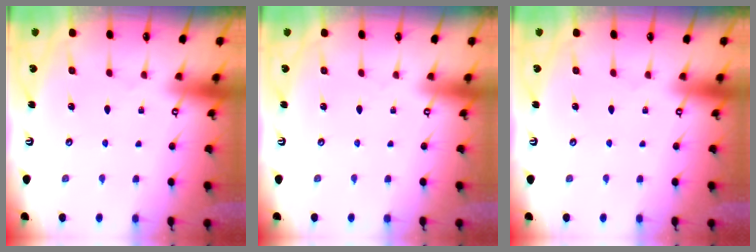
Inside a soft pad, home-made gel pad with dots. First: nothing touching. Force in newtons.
{"total": 0.0}
{"total": 0.0}